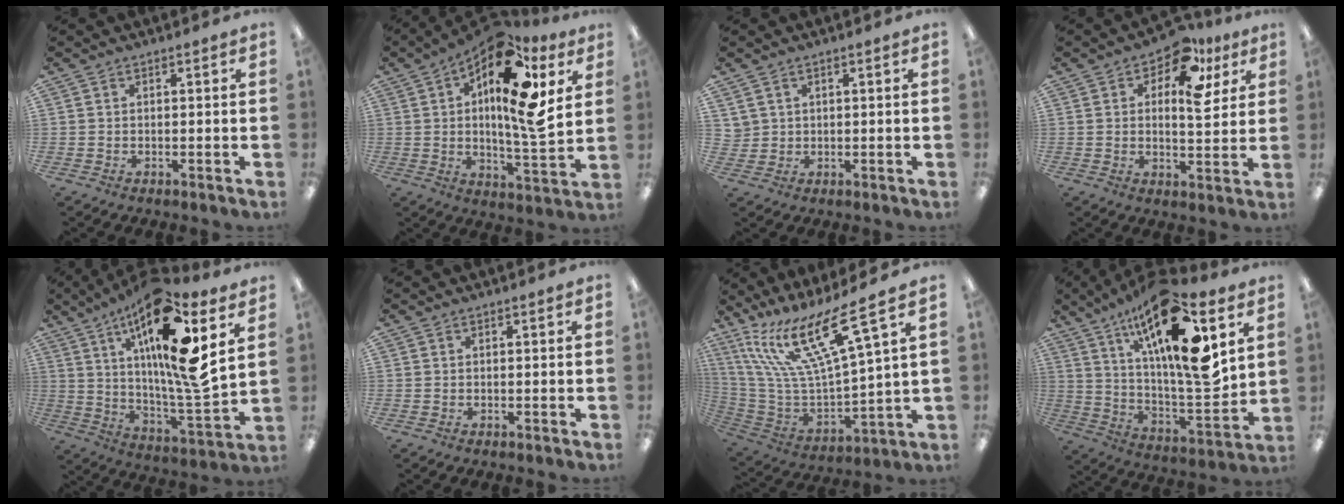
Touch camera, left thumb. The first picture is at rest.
{"total": 19.4, "force": [8.5, 6.3, 16.2], "torque": [-0.257, -0.049, 0.126]}
{"total": 2.4, "force": [1.3, 2.0, 0.3], "torque": [-0.012, 0.002, 0.026]}
{"total": 12.6, "force": [6.3, 6.1, 8.9], "torque": [-0.120, -0.022, 0.105]}
{"total": 21.2, "force": [10.2, 4.1, 18.1], "torque": [-0.316, -0.062, 0.151]}
{"total": 0.0}
{"total": 21.7, "force": [12.8, 5.2, 16.7], "torque": [-0.341, -0.088, 0.209]}
{"total": 23.4, "force": [12.3, 6.6, 18.8], "torque": [-0.317, -0.075, 0.193]}